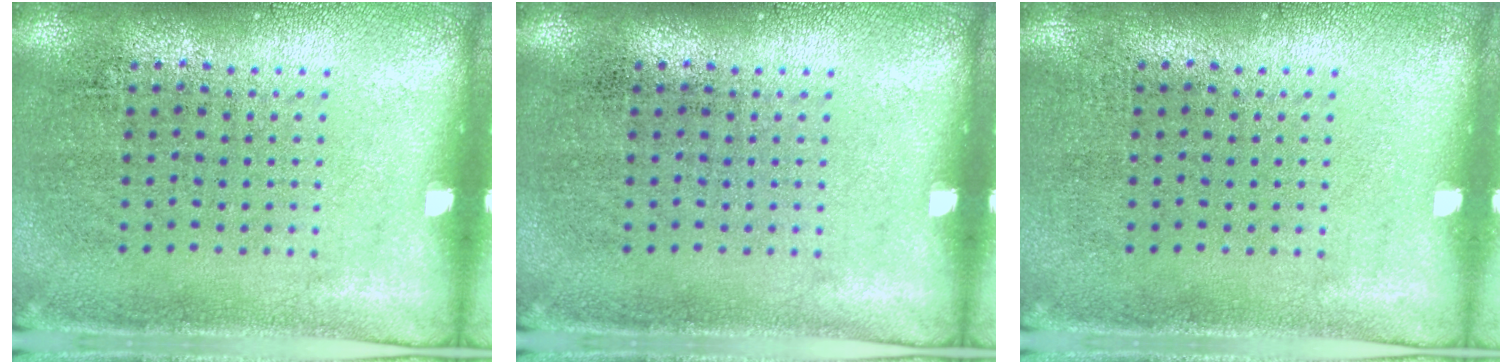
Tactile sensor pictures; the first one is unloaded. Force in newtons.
{"total": 0.0}
{"total": 0.0}